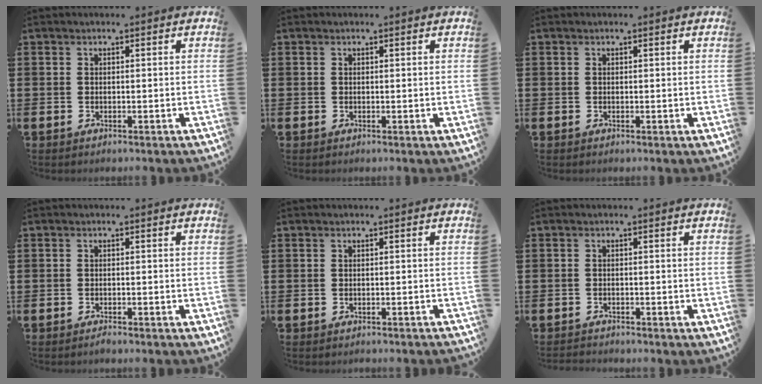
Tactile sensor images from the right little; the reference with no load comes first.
{"total": 0.0}
{"total": 0.0}
{"total": 0.7, "force": [-0.7, 0.0, 0.2], "torque": [-0.005, -0.003, -0.014]}
{"total": 0.5, "force": [-0.5, -0.1, 0.1], "torque": [-0.001, -0.001, -0.011]}
{"total": 0.9, "force": [-0.9, 0.1, -0.1], "torque": [-0.001, 0.001, -0.020]}